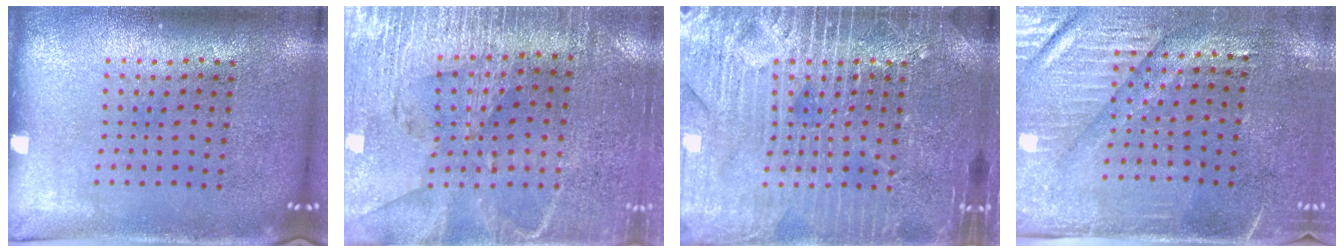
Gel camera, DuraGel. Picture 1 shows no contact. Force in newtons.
{"total": 3.4, "press": 3.0, "slide": 1.5}
{"total": 6.4, "press": 6.4, "slide": 0.8}
{"total": 3.3, "press": 2.9, "slide": 1.5}